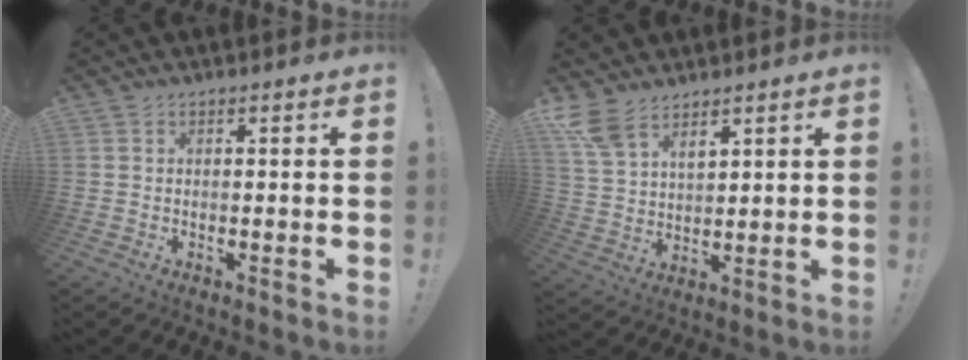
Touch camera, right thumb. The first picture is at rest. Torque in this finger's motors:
{"motor_torque": [-0.04, 0.32, 0.38, 0.32, 0.30]}